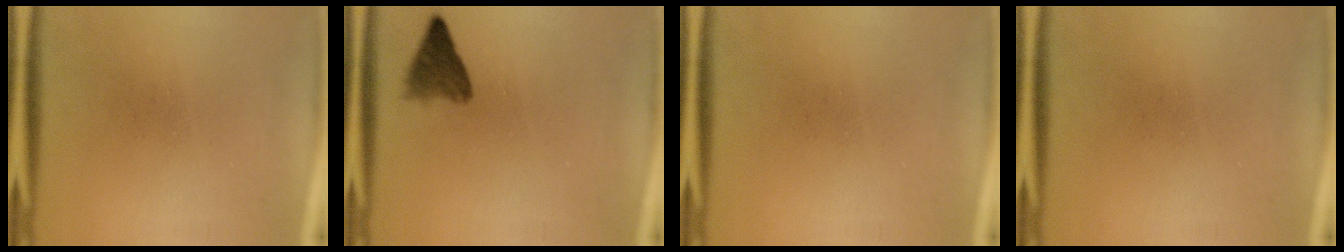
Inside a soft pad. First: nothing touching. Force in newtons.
{"total": 3.5}
{"total": 0.0}
{"total": 0.0}